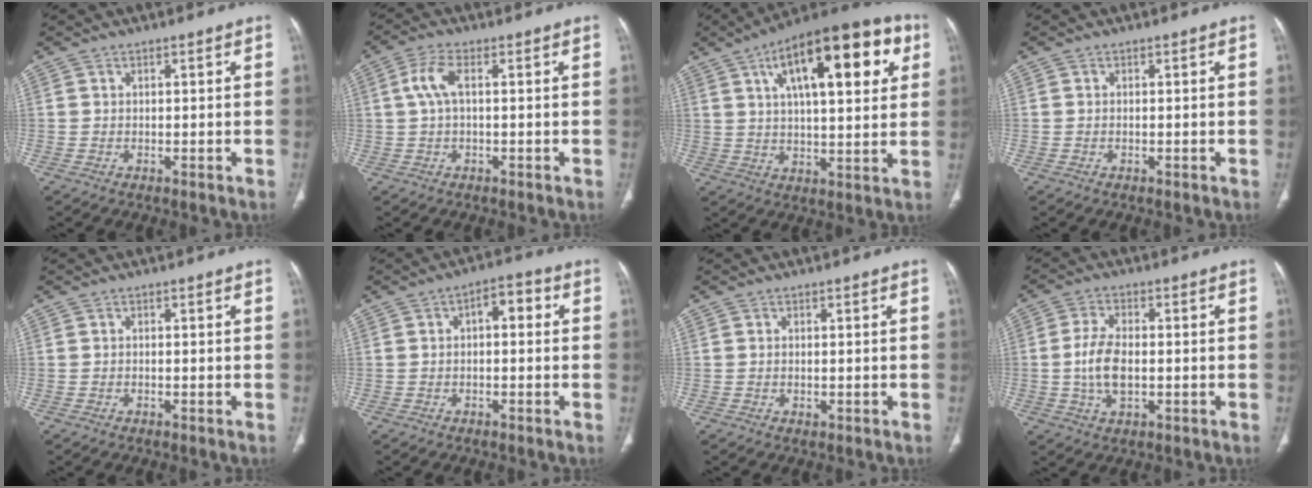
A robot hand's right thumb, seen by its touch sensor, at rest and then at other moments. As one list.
[{"total": 4.3, "force": [0.6, 1.6, 4.0], "torque": [-0.101, 0.011, 0.010]}, {"total": 23.5, "force": [9.0, 9.0, 19.8], "torque": [-0.271, 0.006, 0.131]}, {"total": 0.0}, {"total": 0.0}, {"total": 4.6, "force": [0.7, 2.4, 3.9], "torque": [-0.043, 0.017, 0.000]}, {"total": 0.9, "force": [-0.2, 0.5, 0.7], "torque": [-0.014, 0.001, -0.001]}, {"total": 7.5, "force": [-0.7, 3.9, 6.3], "torque": [-0.131, 0.004, -0.014]}]